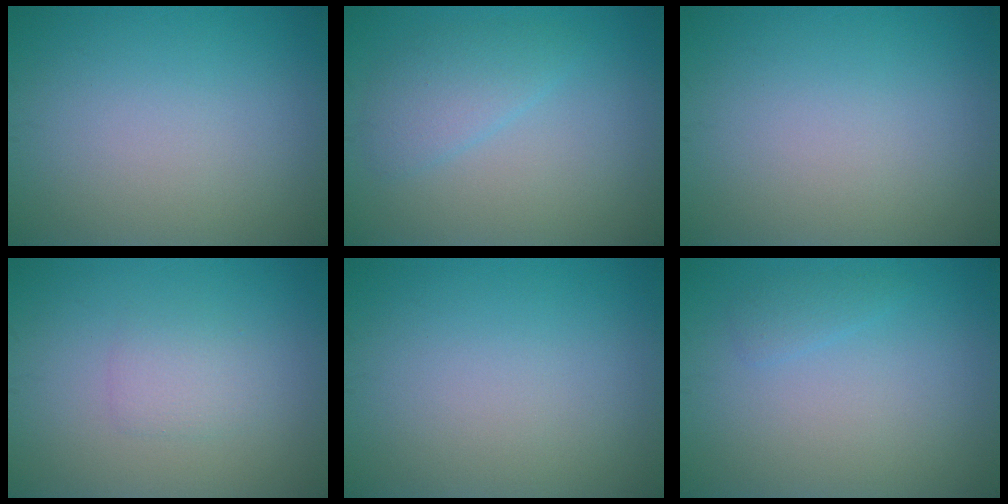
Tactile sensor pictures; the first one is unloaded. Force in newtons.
{"total": 2.5, "press": 2.5, "slide": 0.2}
{"total": 0.0}
{"total": 1.6, "press": 1.6, "slide": 0.1}
{"total": 0.0}
{"total": 1.0, "press": 1.0, "slide": 0.1}